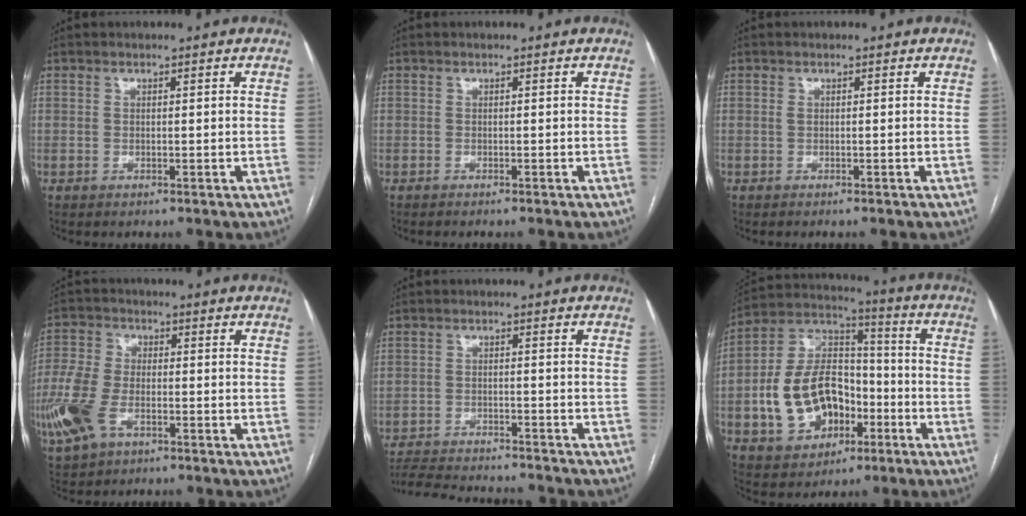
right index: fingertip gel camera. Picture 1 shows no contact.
{"total": 2.0, "force": [-1.9, 0.1, 0.8], "torque": [-0.010, -0.001, -0.022]}
{"total": 0.6, "force": [-0.4, 0.1, 0.4], "torque": [-0.005, 0.001, -0.006]}
{"total": 11.3, "force": [-4.5, 6.4, 8.2], "torque": [-0.208, -0.007, -0.088]}
{"total": 12.4, "force": [-11.8, 0.9, 3.8], "torque": [-0.061, -0.003, -0.174]}
{"total": 15.9, "force": [-4.1, 10.9, 10.9], "torque": [-0.232, 0.030, -0.062]}